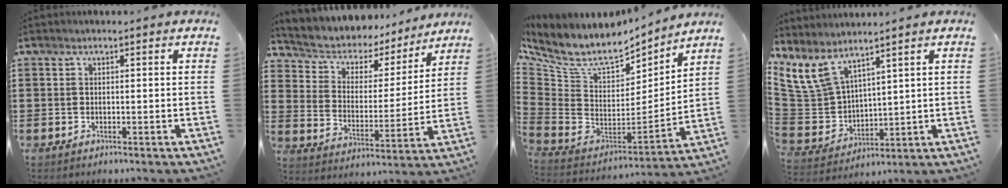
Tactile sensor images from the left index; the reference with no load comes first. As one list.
[{"total": 4.9, "force": [4.1, 2.6, 0.5], "torque": [-0.042, -0.030, 0.066]}, {"total": 9.0, "force": [6.7, 3.5, 4.8], "torque": [-0.118, -0.054, 0.117]}, {"total": 7.5, "force": [5.3, 3.5, 4.0], "torque": [-0.125, -0.036, 0.094]}]